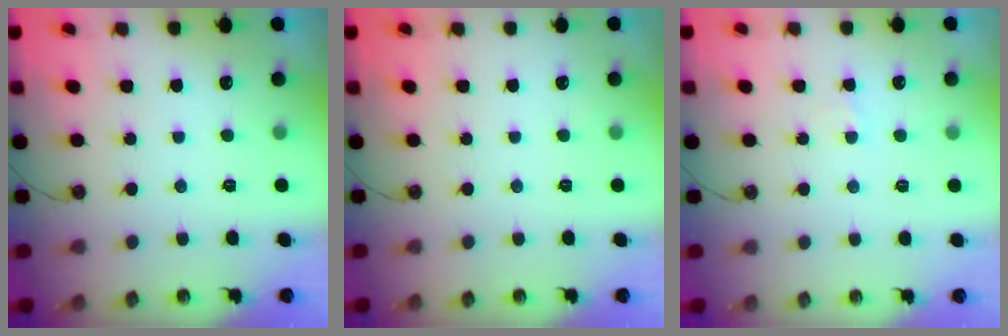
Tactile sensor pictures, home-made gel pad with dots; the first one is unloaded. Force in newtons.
{"total": 0.0}
{"total": 2.8, "press": 2.8, "slide": 0.4}